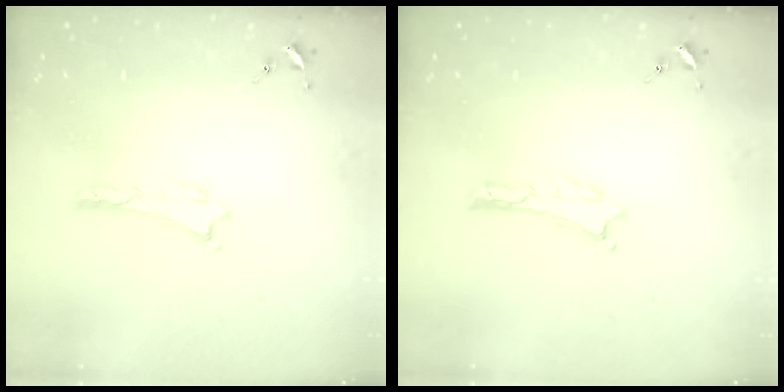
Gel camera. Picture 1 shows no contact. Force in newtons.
{"total": 0.0}